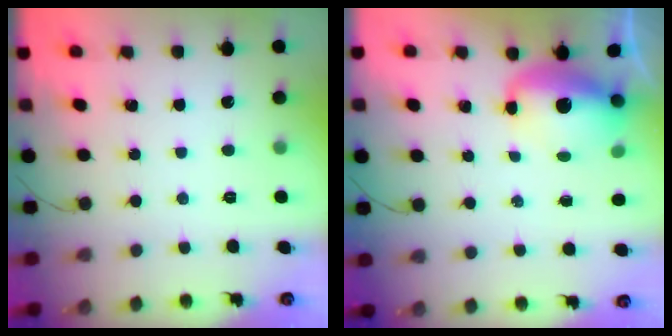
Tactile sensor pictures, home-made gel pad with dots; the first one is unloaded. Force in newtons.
{"total": 11.0, "press": 10.7, "slide": 2.5}